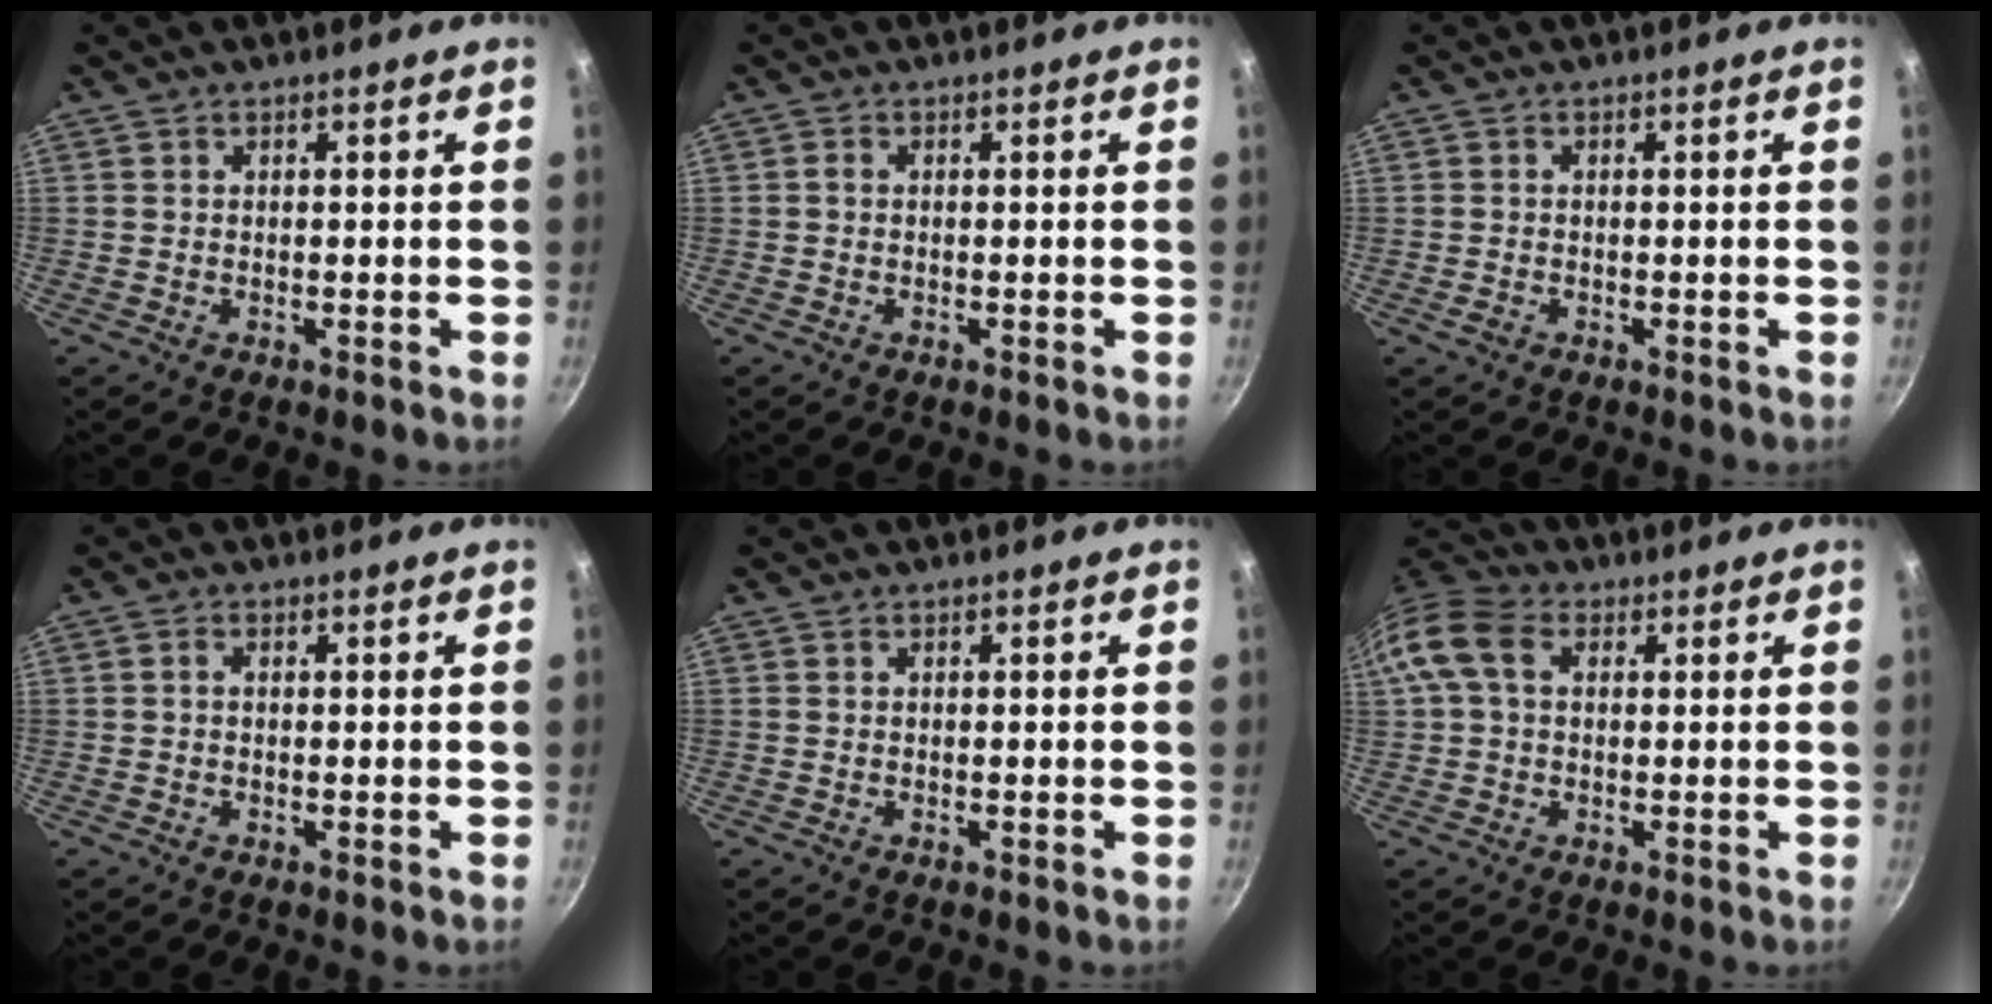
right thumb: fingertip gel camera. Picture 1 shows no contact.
{"total": 0.7, "force": [0.0, 0.4, 0.5], "torque": [-0.010, 0.004, -0.003]}
{"total": 1.3, "force": [-0.7, 1.0, 0.6], "torque": [-0.009, 0.000, -0.012]}
{"total": 1.0, "force": [0.1, 0.7, 0.7], "torque": [-0.013, 0.005, 0.000]}
{"total": 0.0}
{"total": 10.0, "force": [2.3, 6.8, 6.9], "torque": [-0.141, 0.024, 0.029]}